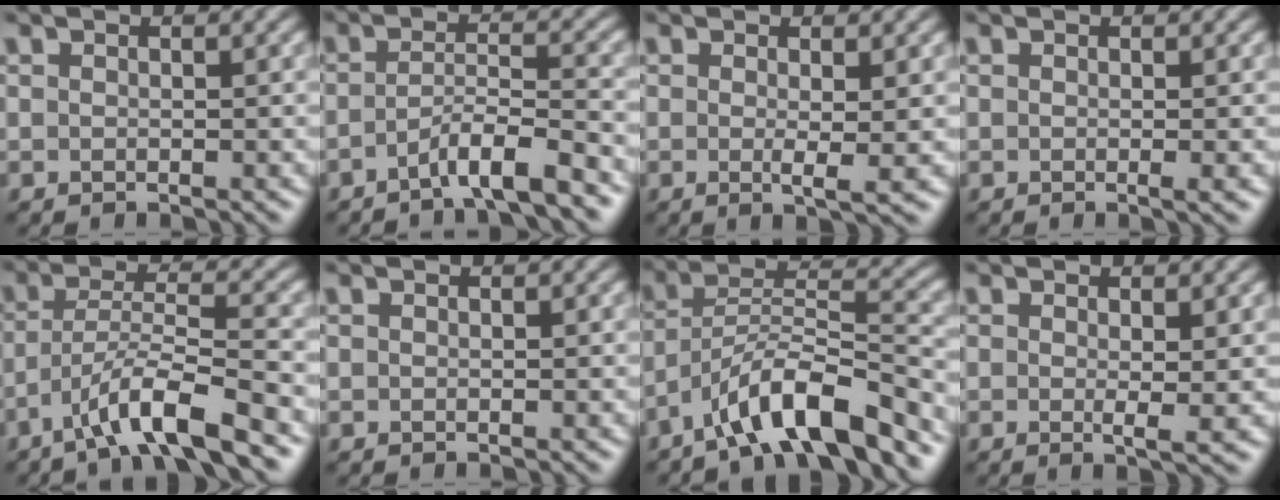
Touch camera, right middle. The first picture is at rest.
{"total": 4.2, "force": [-2.8, 0.5, 3.1], "torque": [-0.052, 0.008, -0.058]}
{"total": 2.0, "force": [0.1, 0.2, 2.0], "torque": [-0.035, -0.008, 0.001]}
{"total": 0.8, "force": [-0.1, 0.1, 0.8], "torque": [-0.013, -0.004, -0.002]}
{"total": 6.5, "force": [-4.2, 0.8, 4.9], "torque": [-0.085, 0.010, -0.079]}
{"total": 0.0}
{"total": 8.6, "force": [-5.9, 2.1, 5.9], "torque": [-0.096, 0.014, -0.107]}
{"total": 1.7, "force": [0.2, 0.1, 1.7], "torque": [-0.028, -0.008, 0.002]}